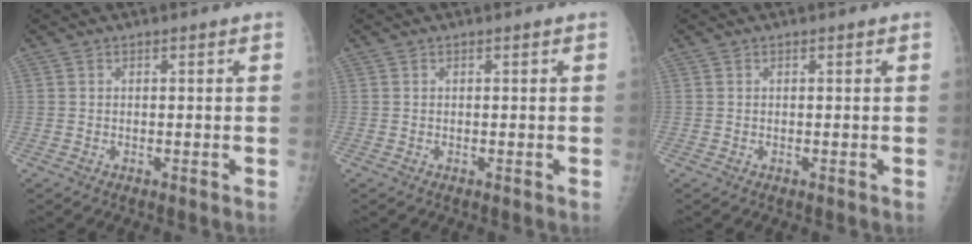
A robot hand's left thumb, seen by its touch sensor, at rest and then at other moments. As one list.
[{"total": 0.0}, {"total": 0.0}]